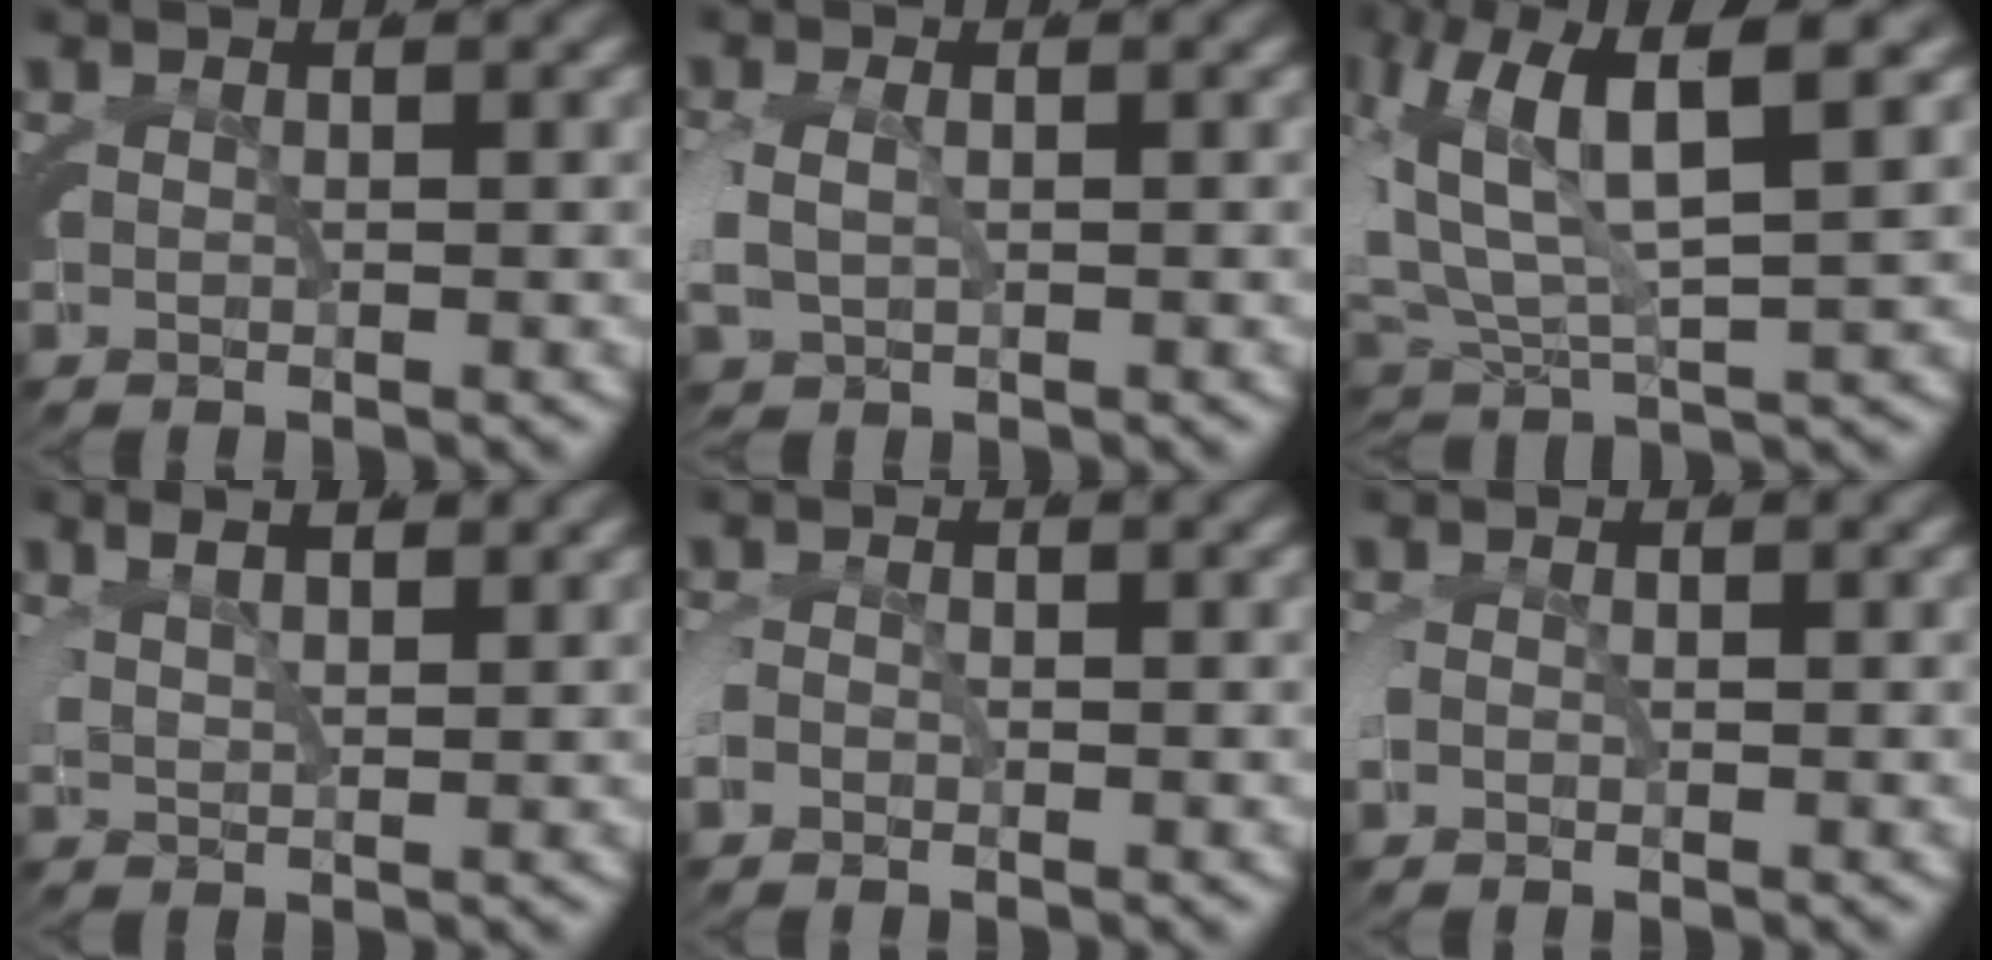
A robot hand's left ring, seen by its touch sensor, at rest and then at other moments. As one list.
[{"total": 2.2, "force": [-0.6, 1.8, 1.0], "torque": [-0.039, -0.010, -0.004]}, {"total": 9.0, "force": [2.0, 5.9, 6.5], "torque": [-0.145, 0.004, 0.030]}, {"total": 3.0, "force": [1.6, 1.9, 1.6], "torque": [-0.034, 0.001, 0.024]}, {"total": 2.2, "force": [-1.0, 1.9, 0.4], "torque": [-0.027, -0.008, -0.020]}, {"total": 1.2, "force": [-0.7, 0.9, 0.2], "torque": [-0.019, -0.005, -0.012]}]